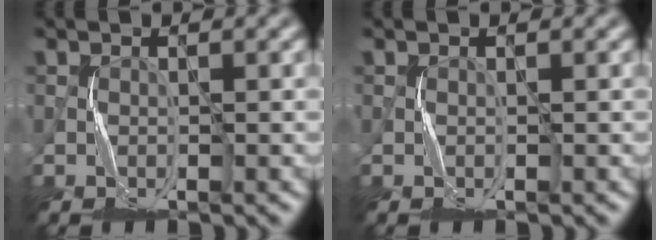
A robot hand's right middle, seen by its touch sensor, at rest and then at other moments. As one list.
[{"total": 0.0}]